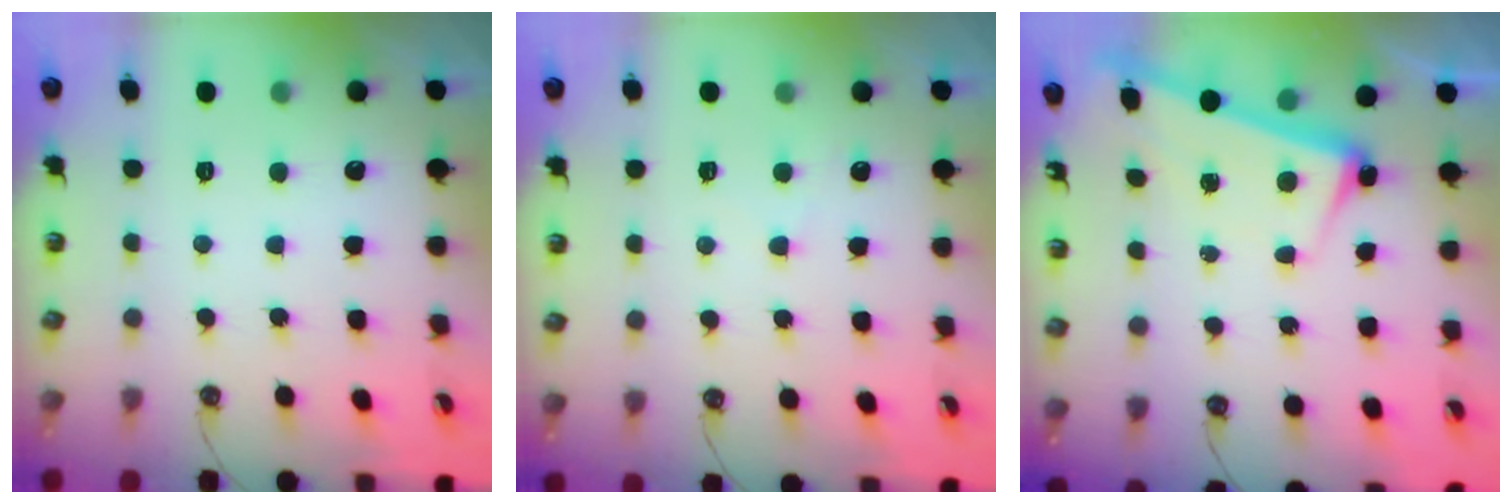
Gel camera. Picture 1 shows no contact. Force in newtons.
{"total": 5.9, "press": 5.9, "slide": 0.4}
{"total": 2.6, "press": 2.4, "slide": 1.1}